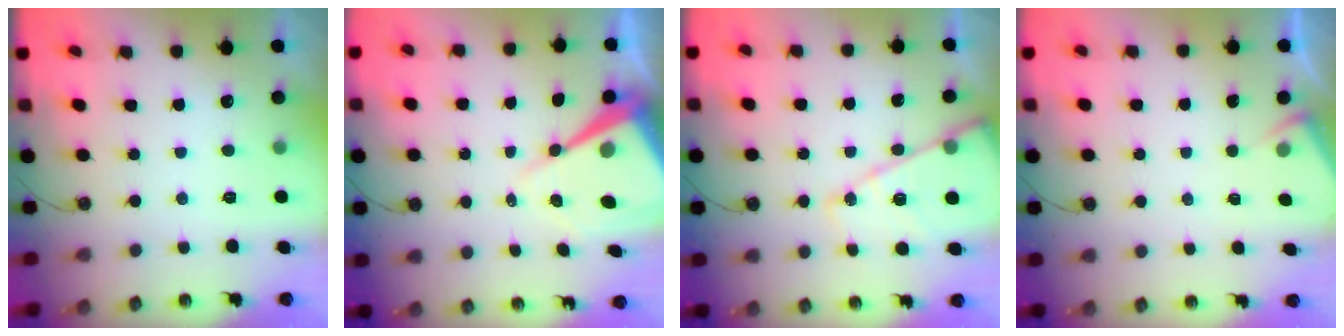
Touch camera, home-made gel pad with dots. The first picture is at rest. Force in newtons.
{"total": 14.3, "press": 14.3, "slide": 1.3}
{"total": 14.3, "press": 14.2, "slide": 1.4}
{"total": 3.7, "press": 3.7, "slide": 0.6}